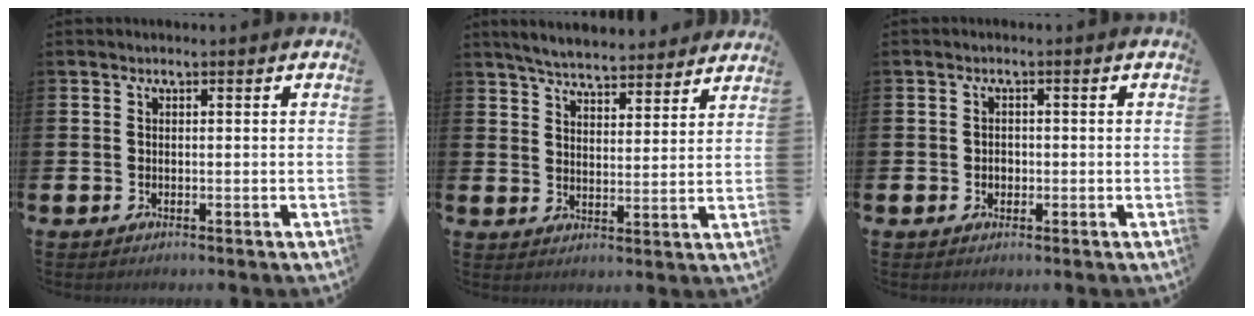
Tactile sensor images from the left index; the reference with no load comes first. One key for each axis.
{"total": 5.9, "fx": 5.8, "fy": 0.7, "fz": 1.0, "tx": -0.037, "ty": -0.035, "tz": 0.102}
{"total": 1.4, "fx": -0.2, "fy": 1.2, "fz": 0.7, "tx": -0.005, "ty": 0.003, "tz": -0.007}